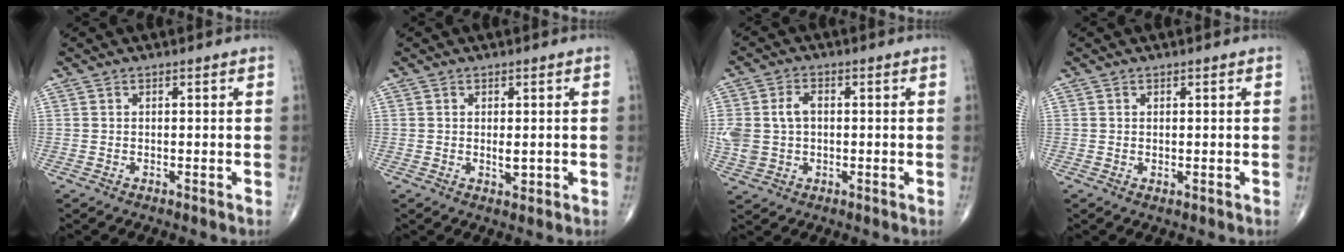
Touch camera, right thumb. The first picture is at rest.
{"total": 2.0, "force": [-0.1, 0.9, 1.7], "torque": [-0.028, -0.005, 0.001]}
{"total": 8.7, "force": [0.4, 6.3, 6.0], "torque": [-0.134, 0.016, 0.016]}
{"total": 0.5, "force": [0.0, 0.3, 0.4], "torque": [-0.009, -0.003, 0.003]}